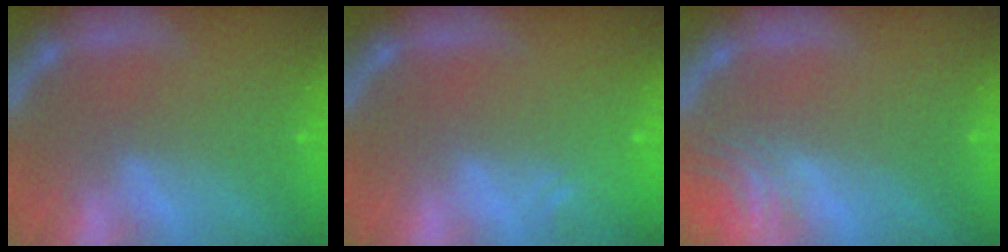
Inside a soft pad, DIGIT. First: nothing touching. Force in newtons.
{"total": 1.9}
{"total": 3.0}